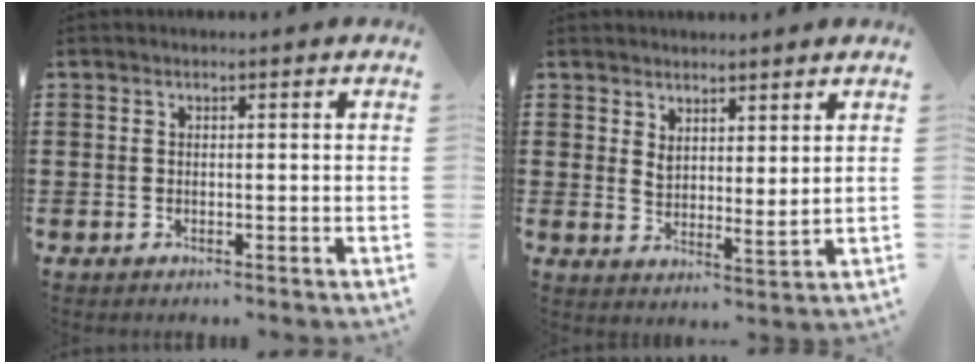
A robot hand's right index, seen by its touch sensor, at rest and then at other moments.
{"total": 3.3, "force": [3.2, 0.9, 0.5], "torque": [-0.019, -0.006, 0.061]}